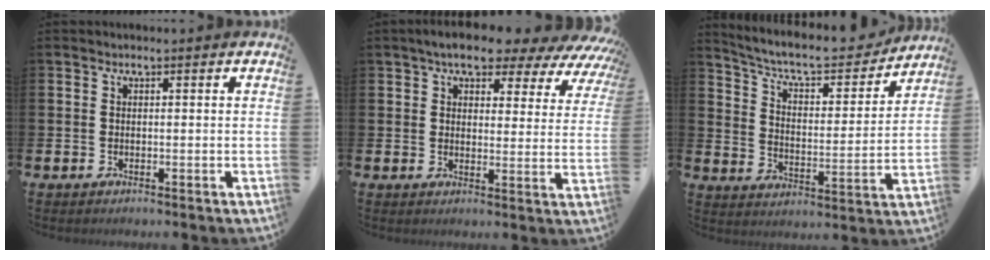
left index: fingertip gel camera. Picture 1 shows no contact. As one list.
[{"total": 7.3, "force": [6.3, 2.3, 3.1], "torque": [-0.065, -0.036, 0.104]}, {"total": 8.4, "force": [7.6, 1.9, 2.9], "torque": [-0.087, -0.054, 0.128]}]